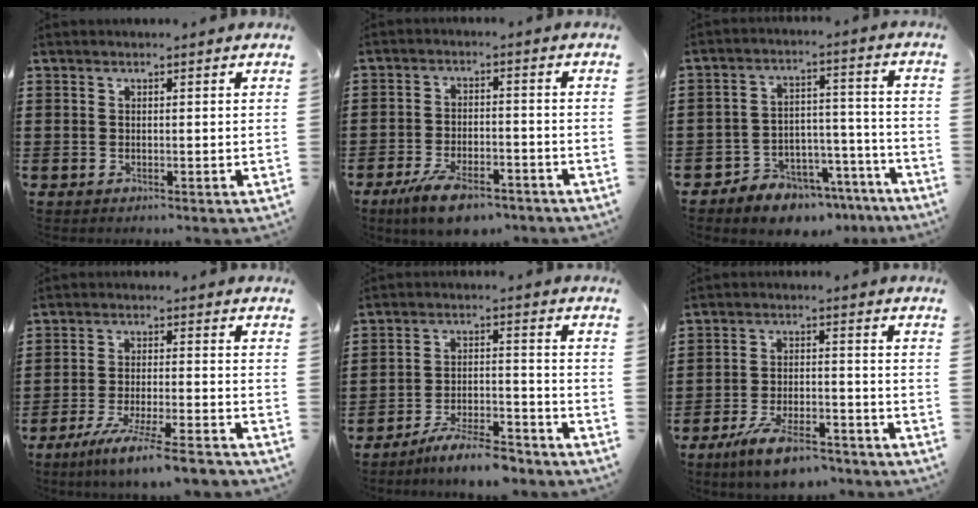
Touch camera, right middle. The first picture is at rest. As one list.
[{"total": 6.9, "force": [-5.3, 2.0, 4.0], "torque": [-0.089, -0.003, -0.100]}, {"total": 6.3, "force": [-5.9, 2.4, 0.3], "torque": [-0.006, 0.027, -0.114]}, {"total": 7.2, "force": [-6.1, -0.4, 3.8], "torque": [-0.068, -0.017, -0.110]}, {"total": 7.3, "force": [-6.7, 0.5, 2.9], "torque": [-0.054, 0.003, -0.126]}, {"total": 7.7, "force": [-6.3, 1.6, 4.0], "torque": [-0.087, 0.003, -0.120]}]